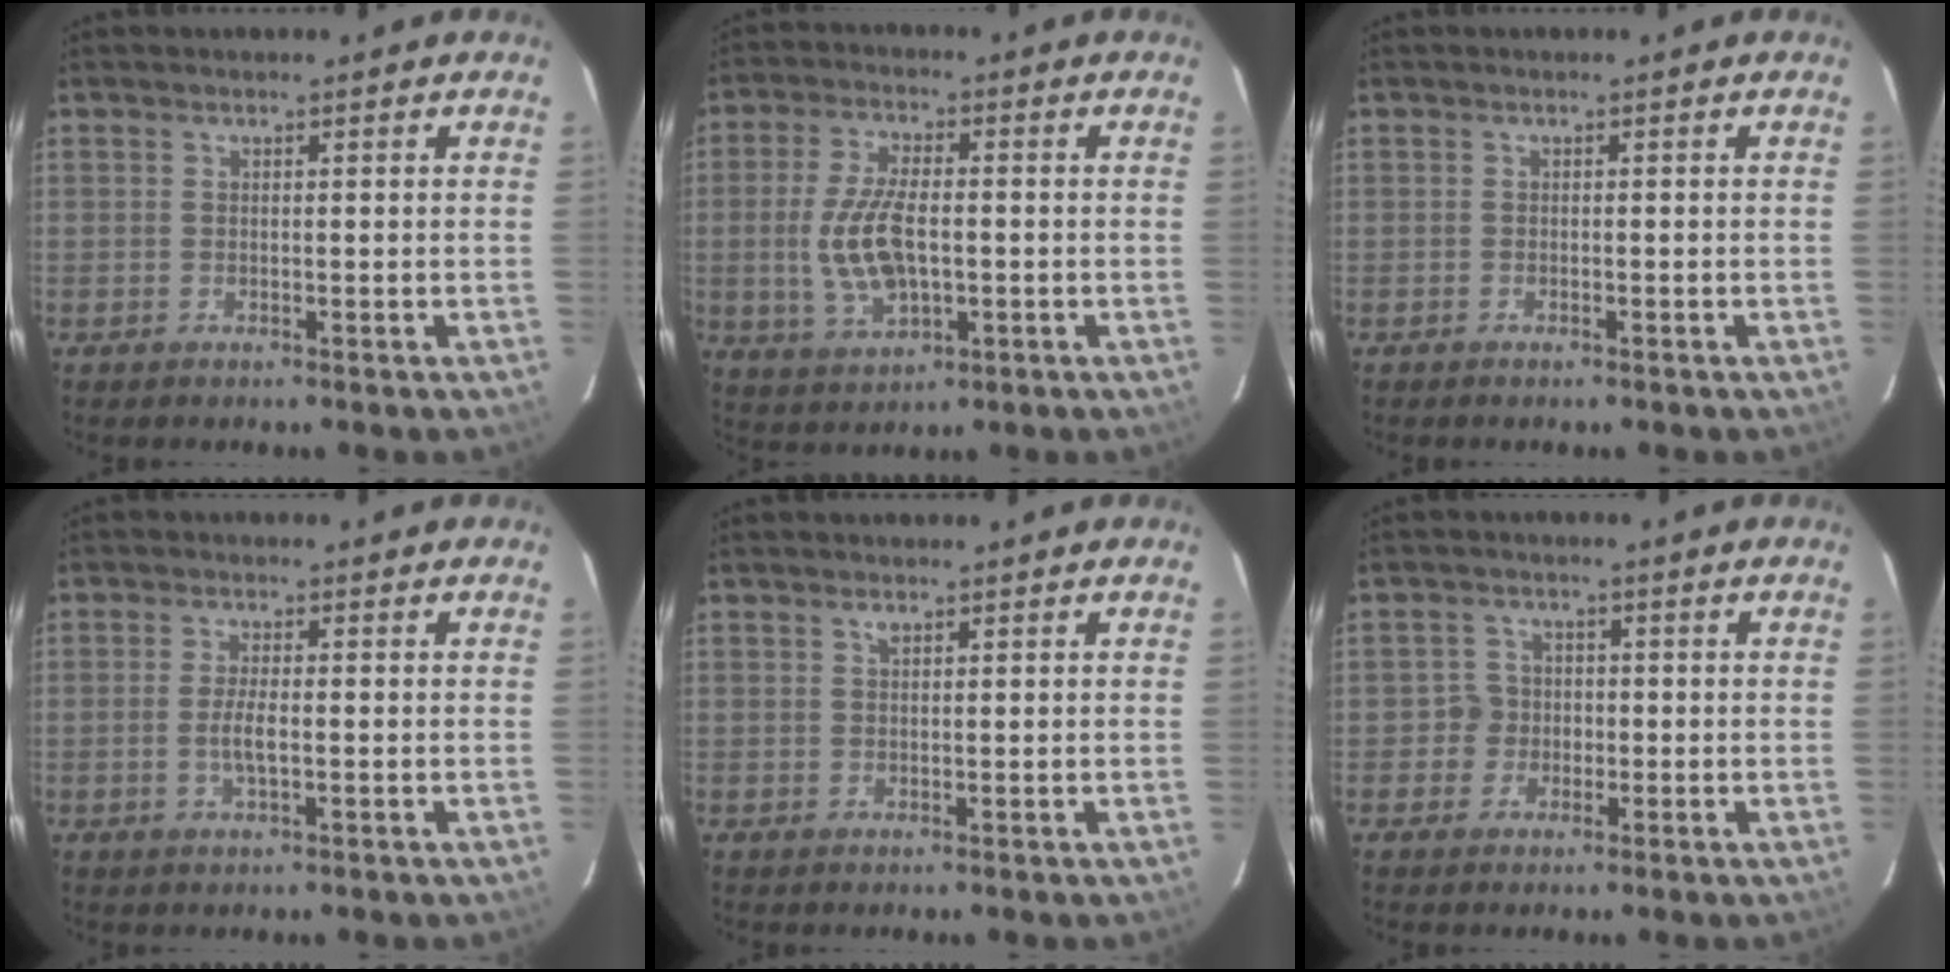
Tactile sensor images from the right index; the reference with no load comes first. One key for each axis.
{"total": 11.0, "fx": -1.1, "fy": 5.4, "fz": 9.5, "tx": -0.196, "ty": -0.003, "tz": -0.014}
{"total": 0.6, "fx": -0.5, "fy": 0.2, "fz": 0.2, "tx": -0.005, "ty": 0.001, "tz": -0.010}
{"total": 3.2, "fx": -0.7, "fy": 0.8, "fz": 3.0, "tx": -0.059, "ty": -0.004, "tz": -0.012}
{"total": 0.8, "fx": 0.5, "fy": 0.4, "fz": 0.5, "tx": -0.008, "ty": 0.003, "tz": 0.009}
{"total": 3.4, "fx": -0.9, "fy": 3.2, "fz": 0.1, "tx": 0.004, "ty": 0.015, "tz": -0.017}